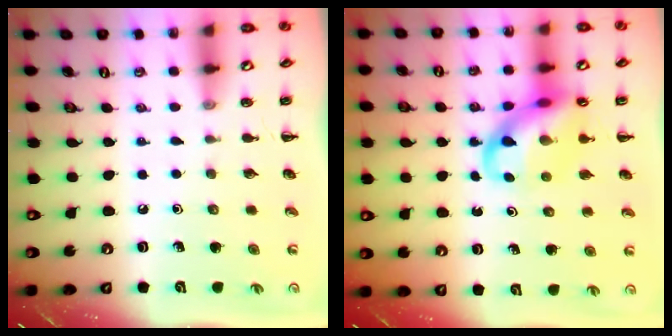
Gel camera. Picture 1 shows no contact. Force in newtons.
{"total": 13.8, "press": 13.3, "slide": 3.7}